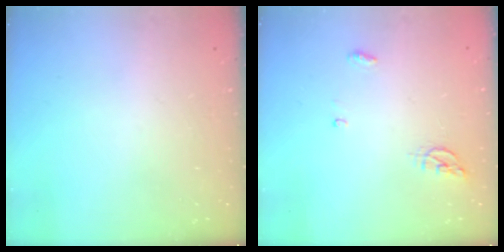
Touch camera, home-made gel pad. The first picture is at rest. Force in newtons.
{"total": 4.5, "press": 4.3, "slide": 1.2}